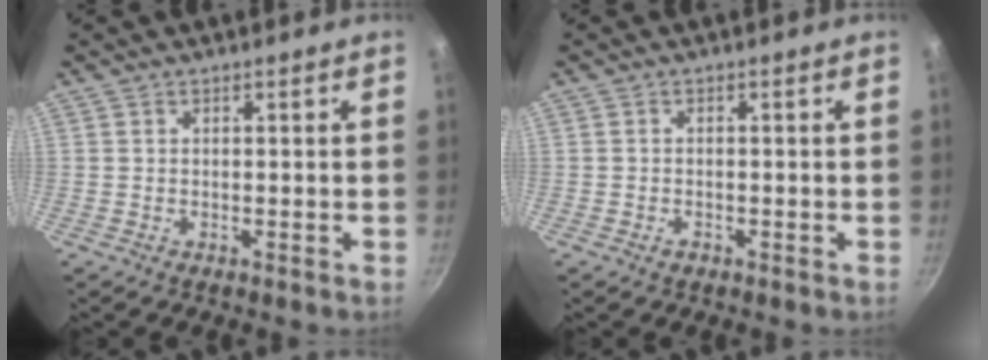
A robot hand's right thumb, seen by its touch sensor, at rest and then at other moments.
{"total": 1.0, "force": [-0.6, 0.6, 0.5], "torque": [-0.011, 0.003, -0.013]}